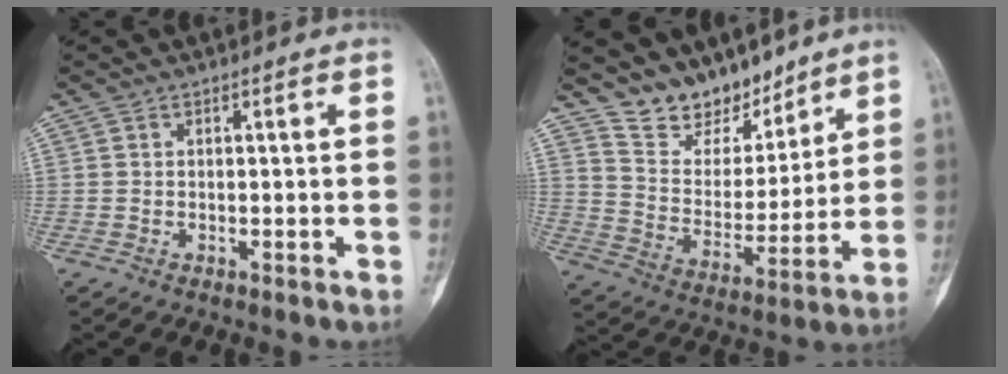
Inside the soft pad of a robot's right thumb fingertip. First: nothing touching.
{"total": 13.2, "force": [11.2, 6.2, 3.3], "torque": [-0.018, -0.077, 0.209]}